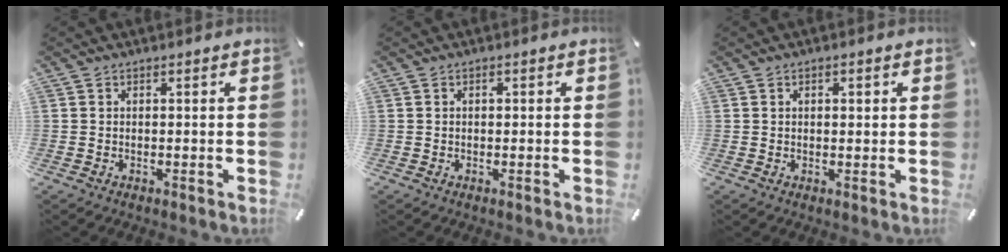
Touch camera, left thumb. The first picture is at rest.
{"total": 0.8, "force": [0.1, 0.5, 0.6], "torque": [-0.011, 0.001, 0.000]}
{"total": 1.5, "force": [0.4, 1.0, 1.1], "torque": [-0.023, 0.007, 0.004]}